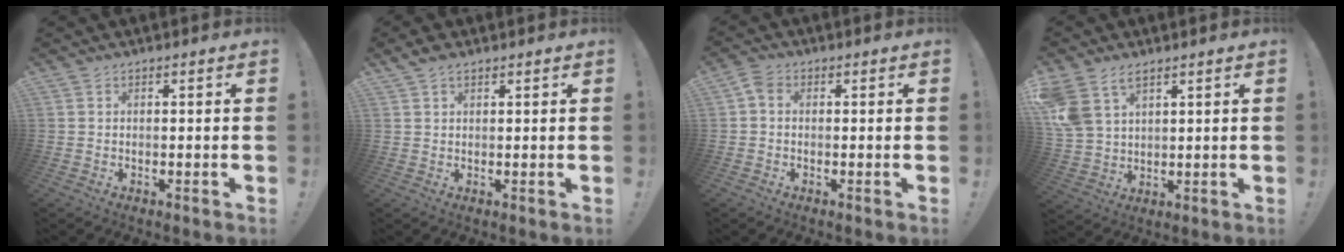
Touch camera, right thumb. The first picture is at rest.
{"total": 2.5, "force": [1.9, 1.2, 1.3], "torque": [-0.022, -0.006, 0.035]}
{"total": 2.6, "force": [0.0, 1.9, 1.8], "torque": [-0.033, 0.008, 0.001]}
{"total": 8.5, "force": [5.4, 5.3, 4.1], "torque": [-0.085, -0.022, 0.111]}